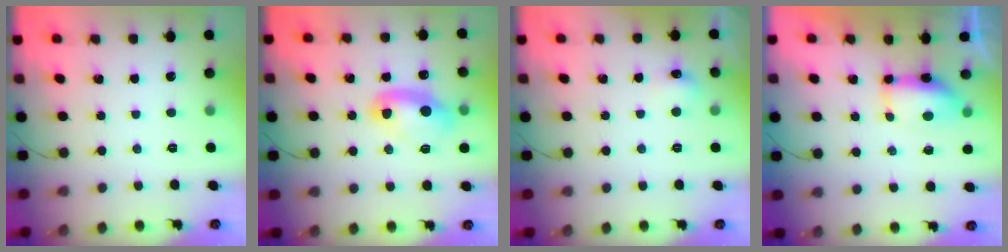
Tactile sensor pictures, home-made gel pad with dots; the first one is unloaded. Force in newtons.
{"total": 9.9, "press": 9.8, "slide": 1.0}
{"total": 5.7, "press": 5.6, "slide": 1.4}
{"total": 9.0, "press": 8.1, "slide": 3.9}